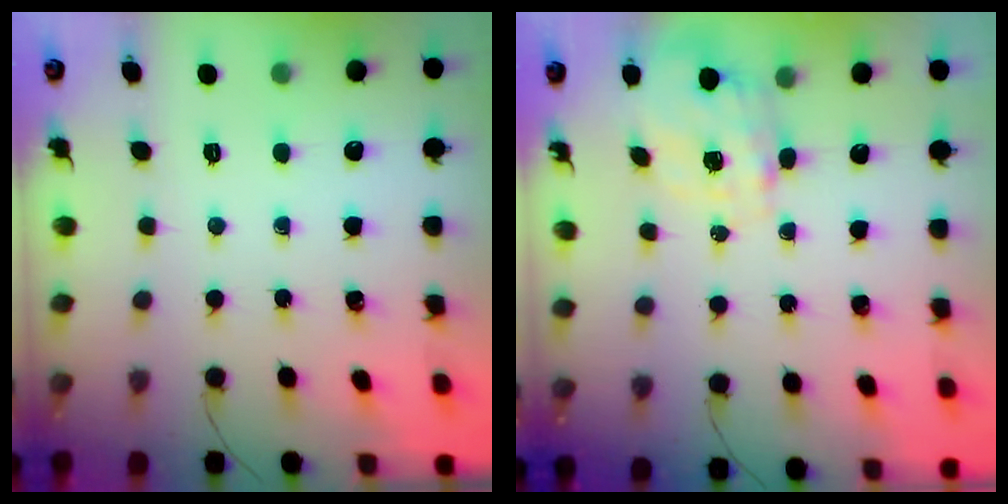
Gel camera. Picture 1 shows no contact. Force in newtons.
{"total": 3.8, "press": 3.7, "slide": 0.7}